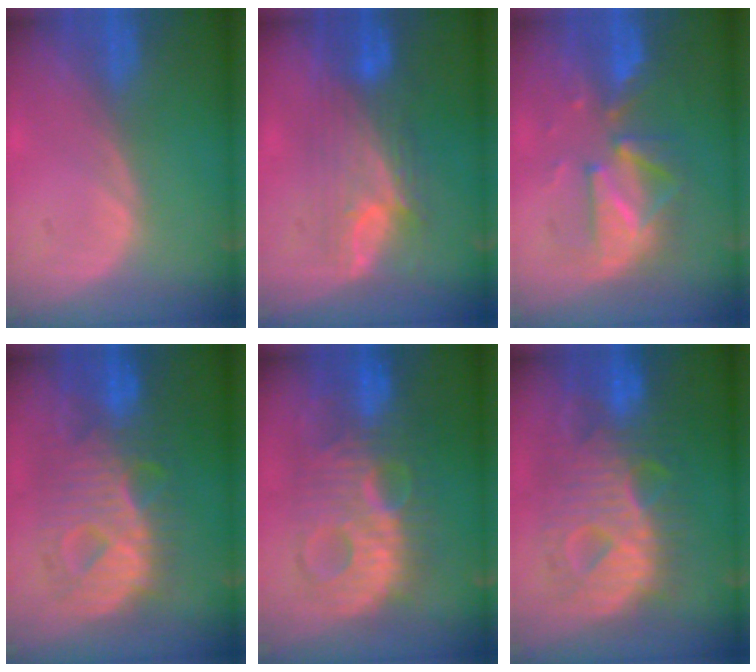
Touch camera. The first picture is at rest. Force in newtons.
{"total": 7.3, "press": 7.1, "slide": 1.5}
{"total": 8.2, "press": 8.2, "slide": 0.7}
{"total": 11.2, "press": 11.2, "slide": 1.0}
{"total": 11.4, "press": 11.4, "slide": 0.7}
{"total": 12.6, "press": 12.6, "slide": 1.2}